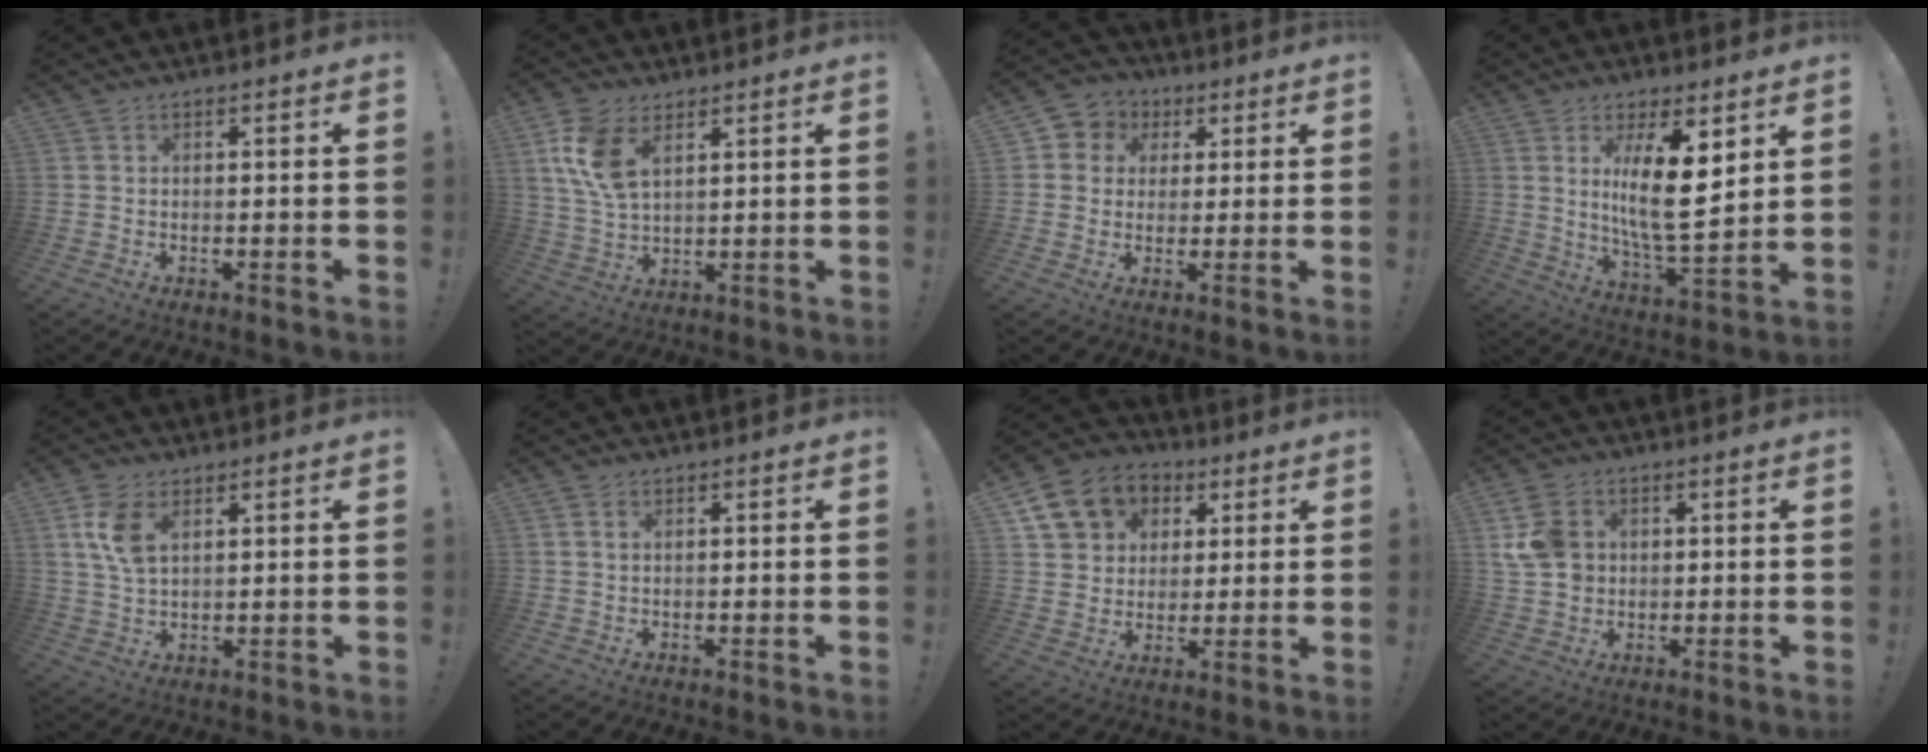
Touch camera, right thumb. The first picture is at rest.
{"total": 11.0, "force": [5.1, 6.1, 7.6], "torque": [-0.150, -0.010, 0.097]}
{"total": 6.8, "force": [0.9, 6.6, 1.7], "torque": [-0.024, 0.003, 0.023]}
{"total": 14.3, "force": [4.3, 4.2, 13.0], "torque": [-0.241, -0.030, 0.064]}
{"total": 8.0, "force": [3.5, 4.4, 5.7], "torque": [-0.107, -0.006, 0.065]}
{"total": 1.1, "force": [0.5, 0.5, 0.7], "torque": [-0.009, -0.002, 0.008]}
{"total": 13.4, "force": [6.0, 10.8, 5.0], "torque": [-0.073, -0.026, 0.122]}
{"total": 9.3, "force": [2.3, 7.4, 5.1], "torque": [-0.102, 0.003, 0.047]}